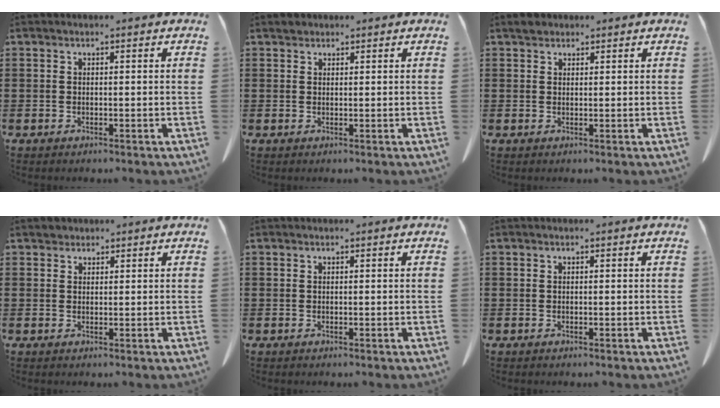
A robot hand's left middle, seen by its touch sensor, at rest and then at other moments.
{"total": 1.0, "force": [0.9, 0.5, 0.0], "torque": [-0.004, 0.004, 0.018]}
{"total": 1.4, "force": [1.1, 0.8, 0.2], "torque": [-0.010, 0.005, 0.023]}
{"total": 1.4, "force": [1.2, 0.6, 0.0], "torque": [0.003, -0.001, 0.023]}
{"total": 0.0}
{"total": 0.0}